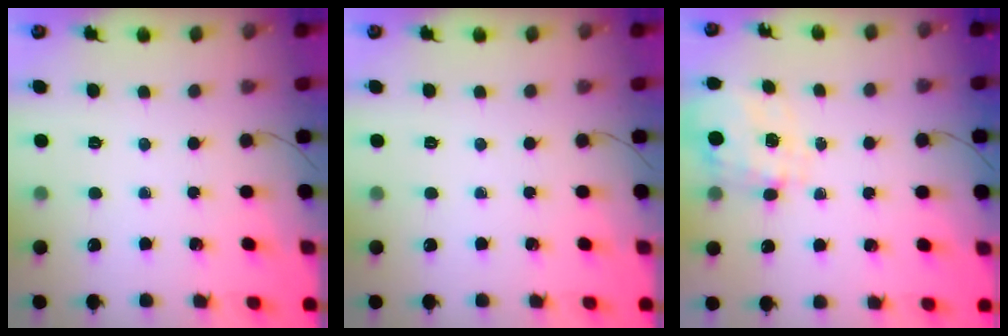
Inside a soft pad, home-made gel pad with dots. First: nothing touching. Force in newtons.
{"total": 0.0}
{"total": 1.5, "press": 1.4, "slide": 0.3}